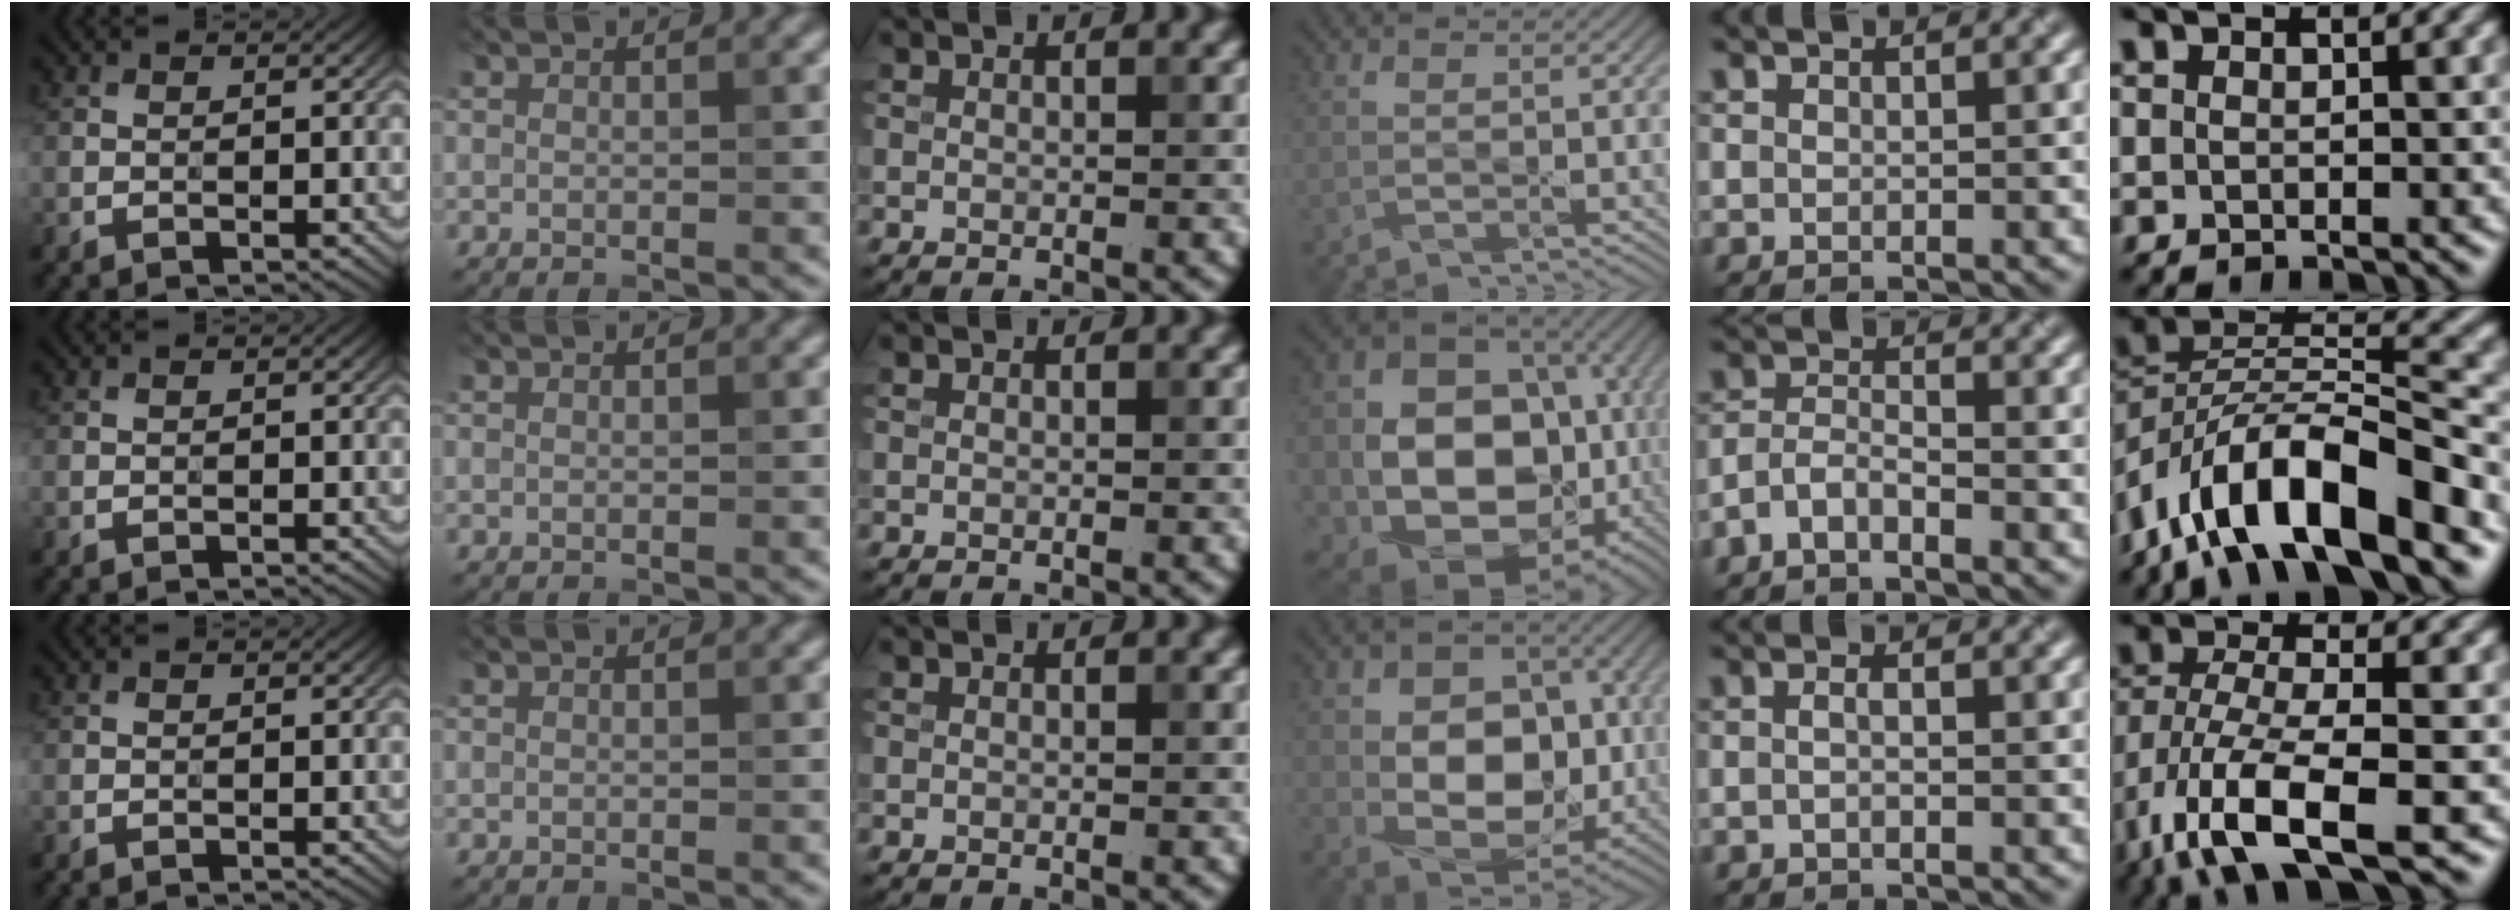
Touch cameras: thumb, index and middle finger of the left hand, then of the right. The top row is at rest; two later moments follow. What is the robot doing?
{"motion": "wipe", "object": "phone"}